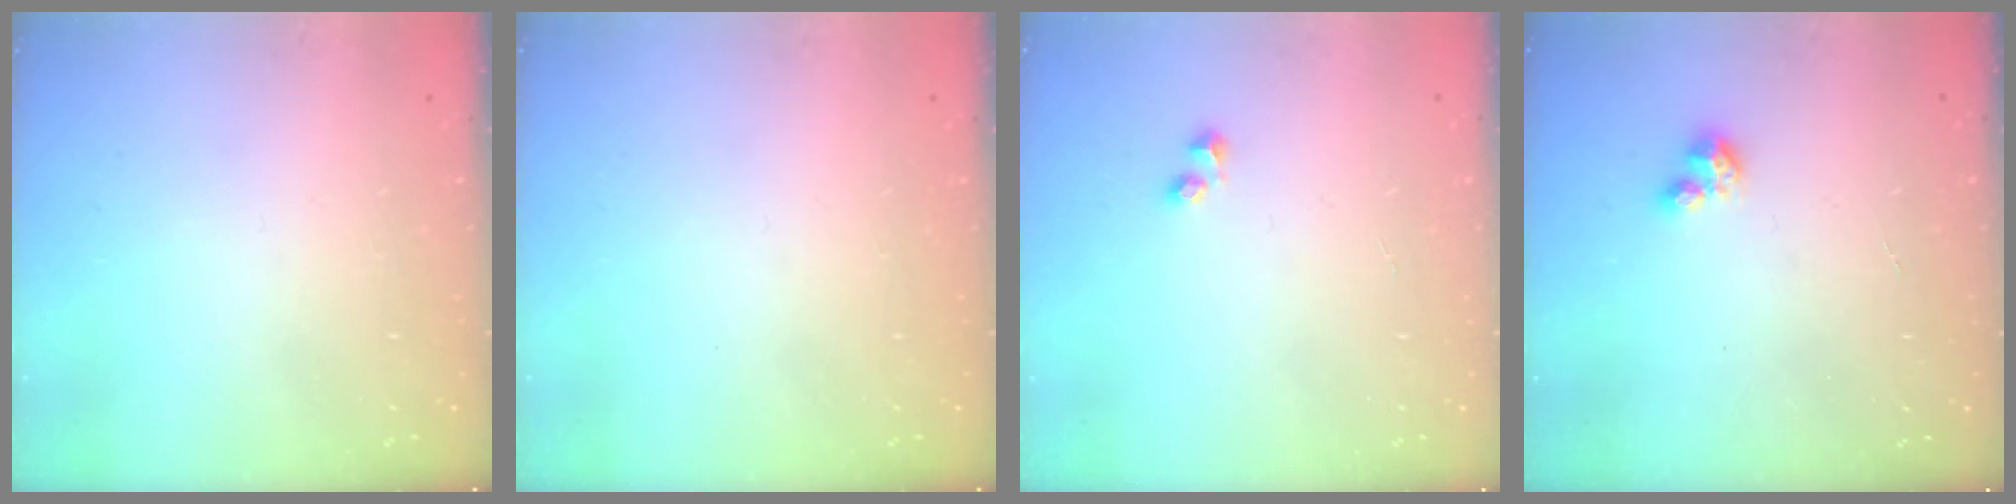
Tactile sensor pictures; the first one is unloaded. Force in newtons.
{"total": 0.0}
{"total": 1.8, "press": 1.7, "slide": 0.6}
{"total": 2.6, "press": 2.6, "slide": 0.2}